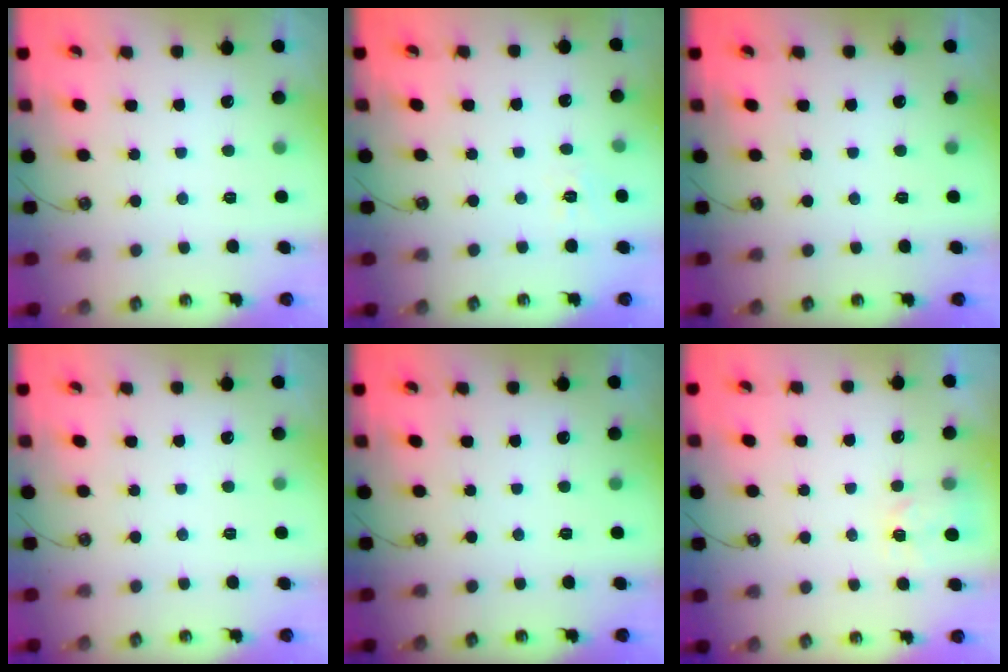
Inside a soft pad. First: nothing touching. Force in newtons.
{"total": 3.8, "press": 3.8, "slide": 0.5}
{"total": 0.0}
{"total": 0.0}
{"total": 0.0}
{"total": 3.1, "press": 3.1, "slide": 0.4}